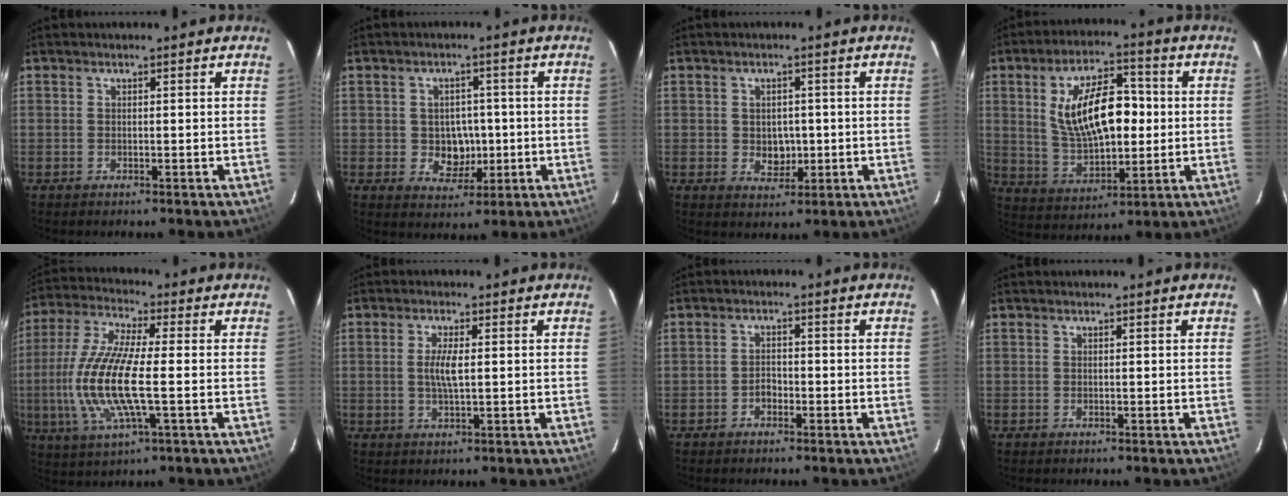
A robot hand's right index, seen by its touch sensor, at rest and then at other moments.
{"total": 5.7, "force": [-0.4, 5.0, 2.6], "torque": [-0.049, 0.007, 0.008]}
{"total": 4.1, "force": [-0.3, 3.4, 2.3], "torque": [-0.036, 0.000, 0.002]}
{"total": 15.5, "force": [1.8, 7.4, 13.5], "torque": [-0.241, 0.013, 0.046]}
{"total": 15.0, "force": [-2.2, 3.3, 14.5], "torque": [-0.303, -0.008, -0.046]}
{"total": 3.8, "force": [0.3, 0.8, 3.7], "torque": [-0.072, -0.002, 0.006]}
{"total": 1.7, "force": [-1.1, 1.2, 0.6], "torque": [-0.012, 0.005, -0.018]}
{"total": 0.0}